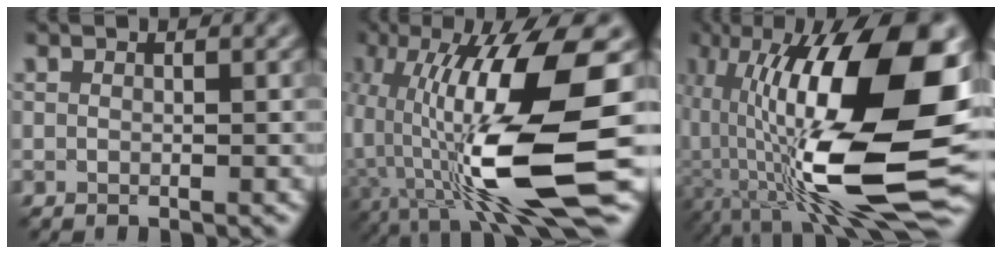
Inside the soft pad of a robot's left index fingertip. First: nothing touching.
{"total": 13.4, "force": [-2.7, 2.5, 12.8], "torque": [-0.238, 0.007, -0.044]}
{"total": 16.9, "force": [-1.0, 6.1, 15.7], "torque": [-0.259, 0.017, -0.027]}